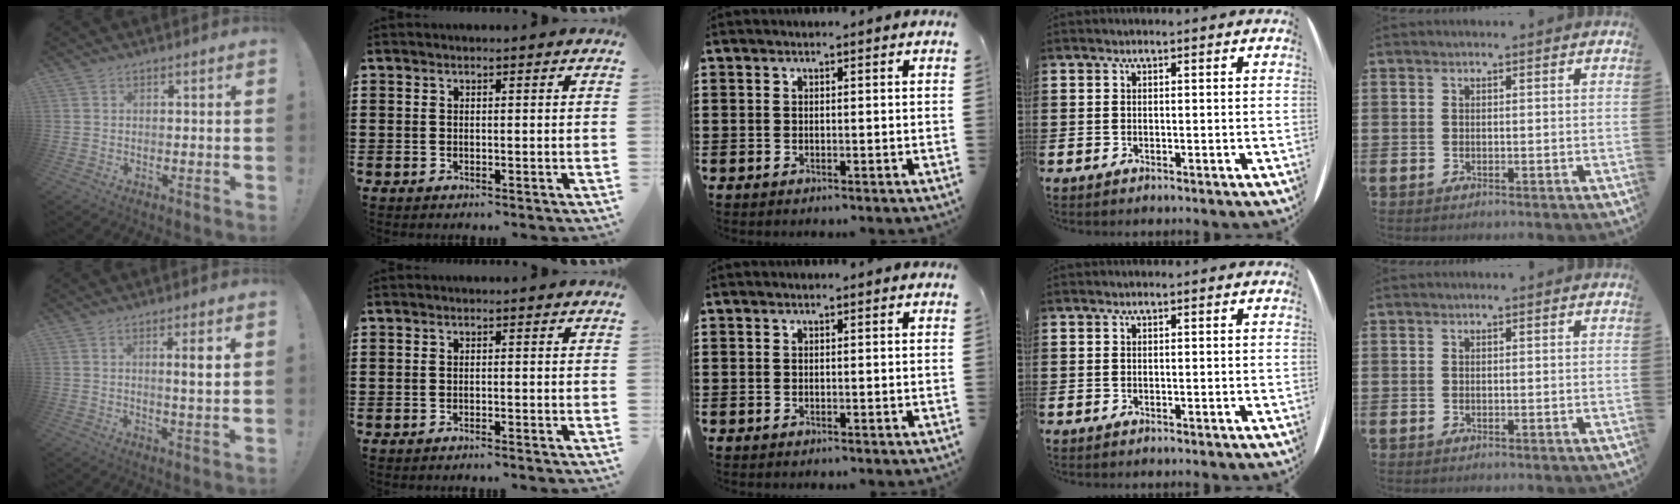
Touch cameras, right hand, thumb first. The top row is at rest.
{"thumb": {"total": 4.8, "force": [1.4, -0.1, 4.6], "torque": [-0.067, -0.012, 0.013]}, "index": {"total": 0.7, "force": [-0.7, -0.1, 0.2], "torque": [-0.005, -0.001, -0.014]}}